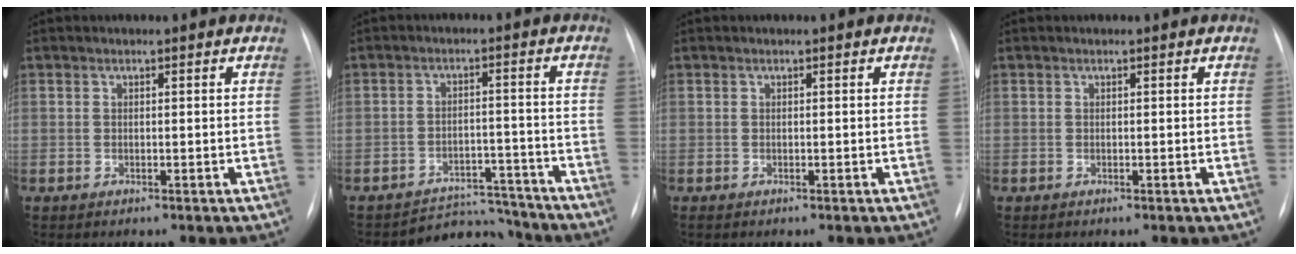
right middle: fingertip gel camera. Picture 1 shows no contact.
{"total": 6.6, "force": [-6.3, 1.3, -1.2], "torque": [0.025, 0.024, -0.095]}
{"total": 0.0}
{"total": 0.0}